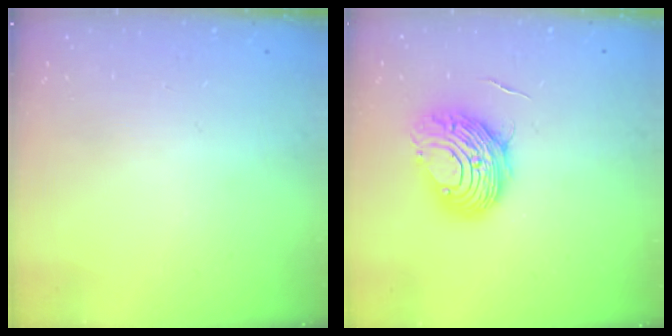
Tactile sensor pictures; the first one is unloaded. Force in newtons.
{"total": 10.3, "press": 10.3, "slide": 0.7}